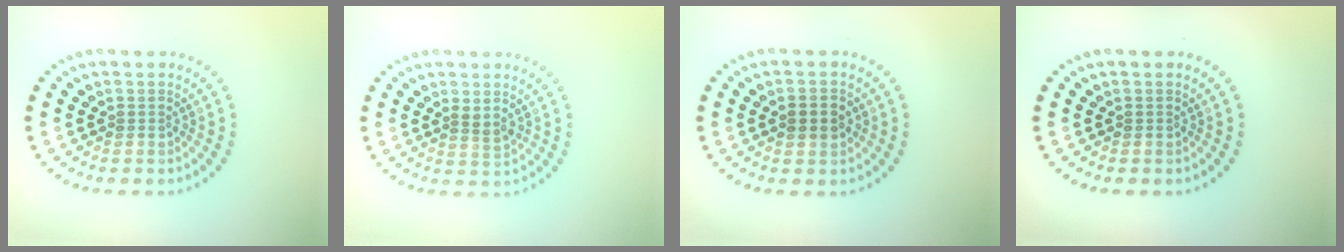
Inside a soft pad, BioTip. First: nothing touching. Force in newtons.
{"total": 1.3, "press": 1.0, "slide": 0.9}
{"total": 2.1, "press": 2.1, "slide": 0.0}
{"total": 0.0}